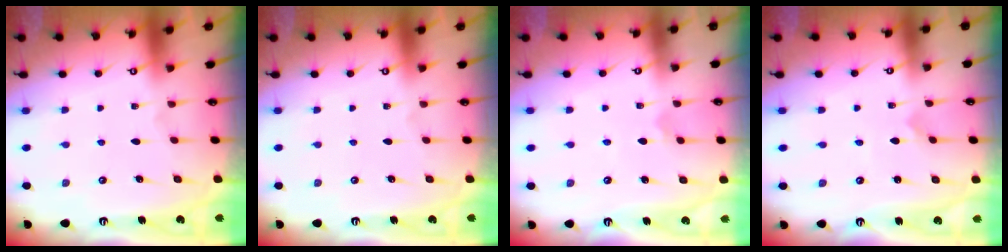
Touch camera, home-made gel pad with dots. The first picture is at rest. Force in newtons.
{"total": 0.0}
{"total": 2.7, "press": 2.7, "slide": 0.3}
{"total": 0.6, "press": 0.6, "slide": 0.0}